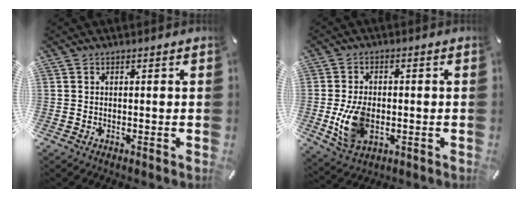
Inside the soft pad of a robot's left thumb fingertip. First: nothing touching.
{"total": 9.8, "force": [-1.6, 6.4, 7.3], "torque": [-0.155, -0.003, -0.028]}